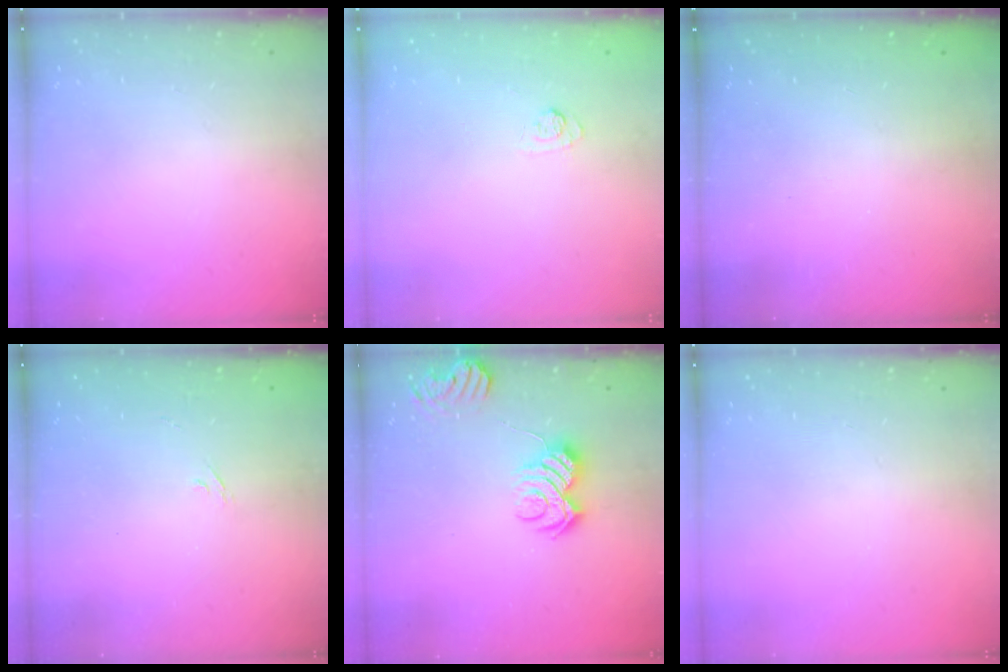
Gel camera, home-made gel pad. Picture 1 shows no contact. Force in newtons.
{"total": 2.2, "press": 1.8, "slide": 1.3}
{"total": 2.1, "press": 2.0, "slide": 0.7}
{"total": 2.0, "press": 1.7, "slide": 1.2}
{"total": 7.6, "press": 7.6, "slide": 0.7}
{"total": 0.0}